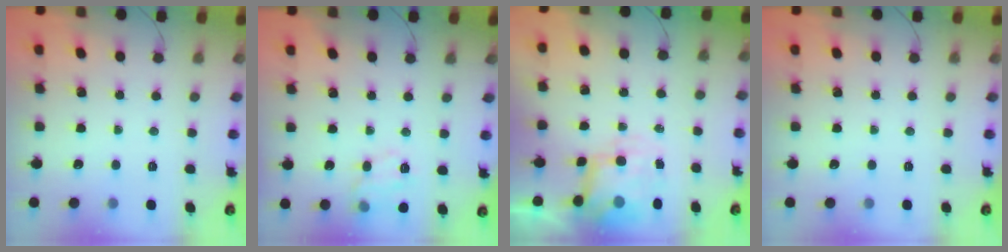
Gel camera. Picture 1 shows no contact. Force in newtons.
{"total": 10.6, "press": 10.6, "slide": 0.2}
{"total": 7.6, "press": 7.4, "slide": 1.7}
{"total": 0.0}